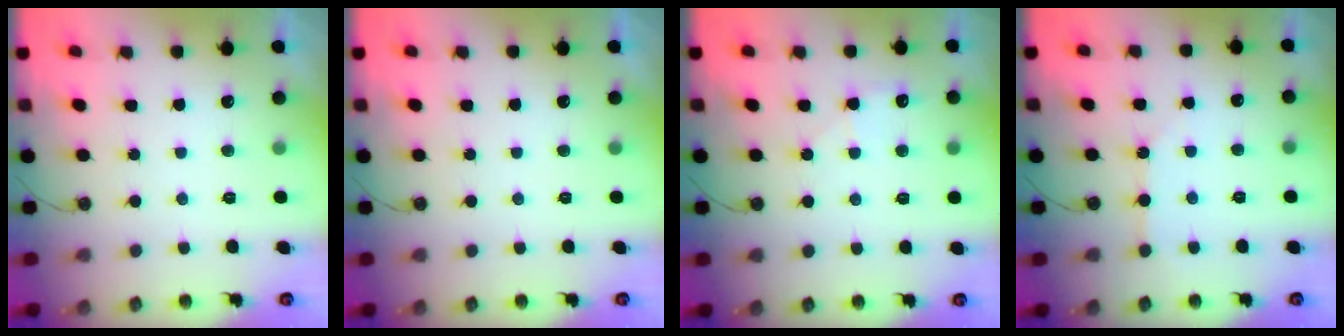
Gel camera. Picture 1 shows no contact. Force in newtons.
{"total": 0.0}
{"total": 4.6, "press": 4.5, "slide": 0.7}
{"total": 2.4, "press": 2.4, "slide": 0.4}